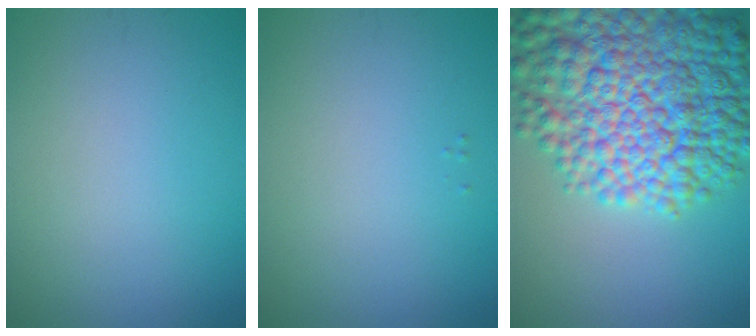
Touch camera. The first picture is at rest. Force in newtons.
{"total": 0.0}
{"total": 13.6, "press": 13.6, "slide": 0.5}